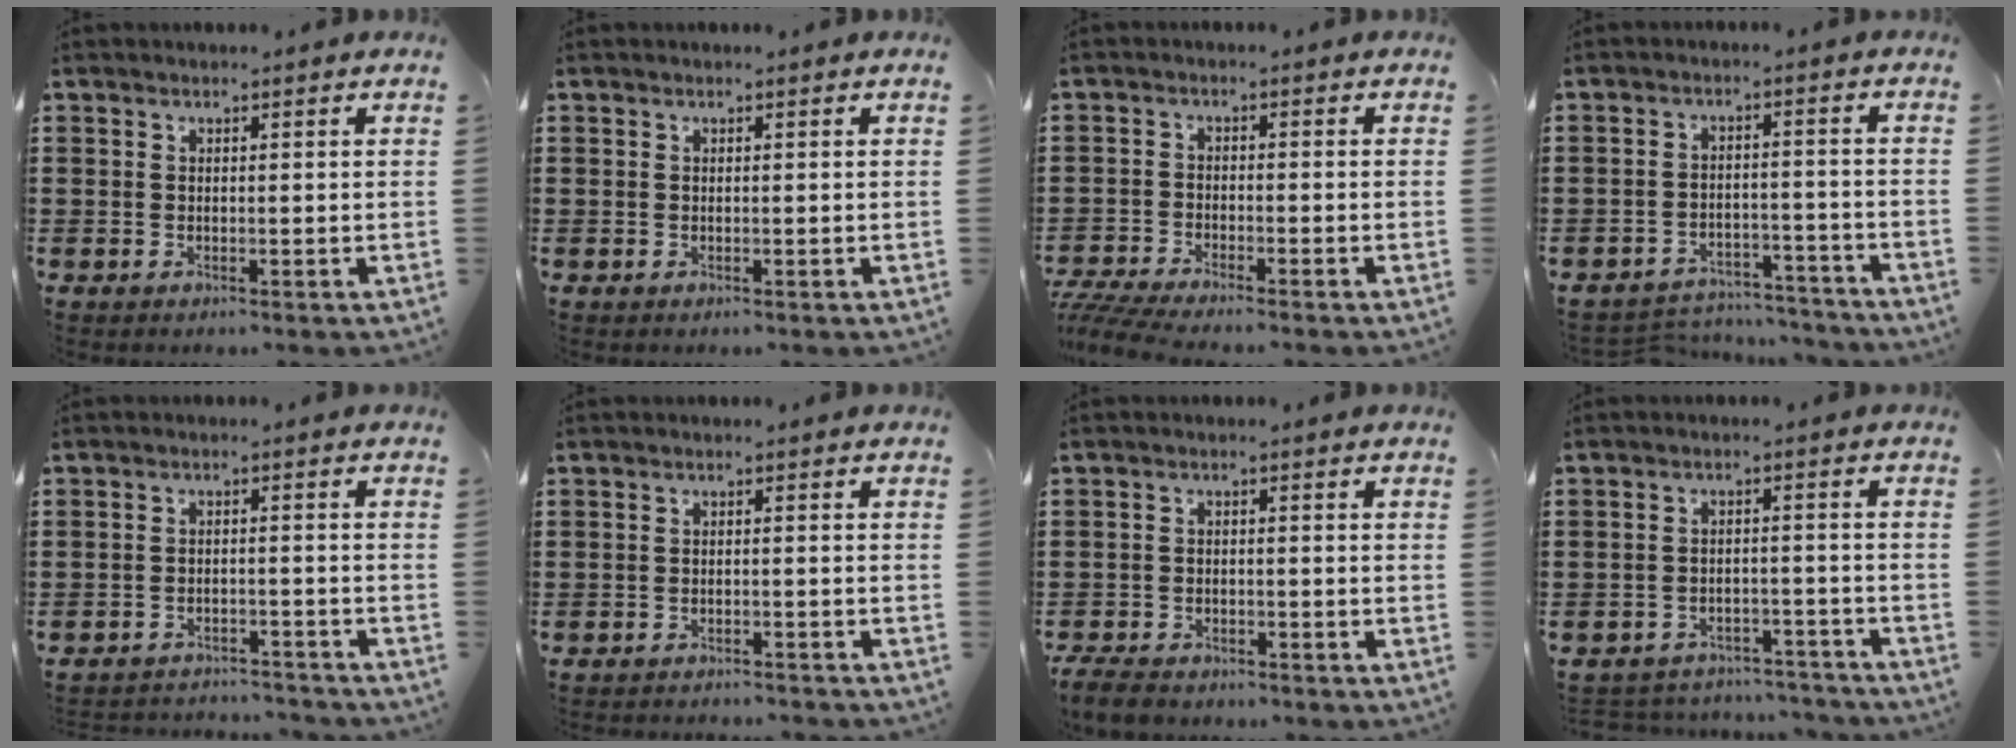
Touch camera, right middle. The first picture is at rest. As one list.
[{"total": 0.0}, {"total": 4.0, "force": [-3.8, 0.1, 1.2], "torque": [-0.042, -0.013, -0.082]}, {"total": 4.6, "force": [-4.5, 0.8, 0.2], "torque": [-0.006, 0.008, -0.095]}, {"total": 3.1, "force": [-3.0, 0.3, 0.0], "torque": [-0.007, 0.001, -0.066]}, {"total": 1.9, "force": [-1.9, 0.1, 0.0], "torque": [-0.005, 0.003, -0.041]}, {"total": 3.5, "force": [-3.3, 0.9, 0.7], "torque": [-0.028, 0.000, -0.074]}, {"total": 4.0, "force": [-3.9, 0.7, 0.1], "torque": [-0.005, 0.006, -0.084]}]